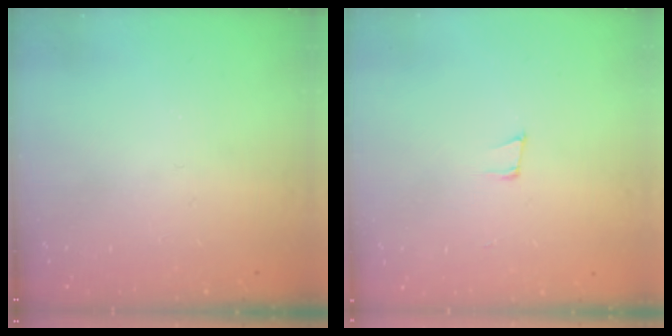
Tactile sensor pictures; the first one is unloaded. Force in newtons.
{"total": 5.9, "press": 5.2, "slide": 2.8}